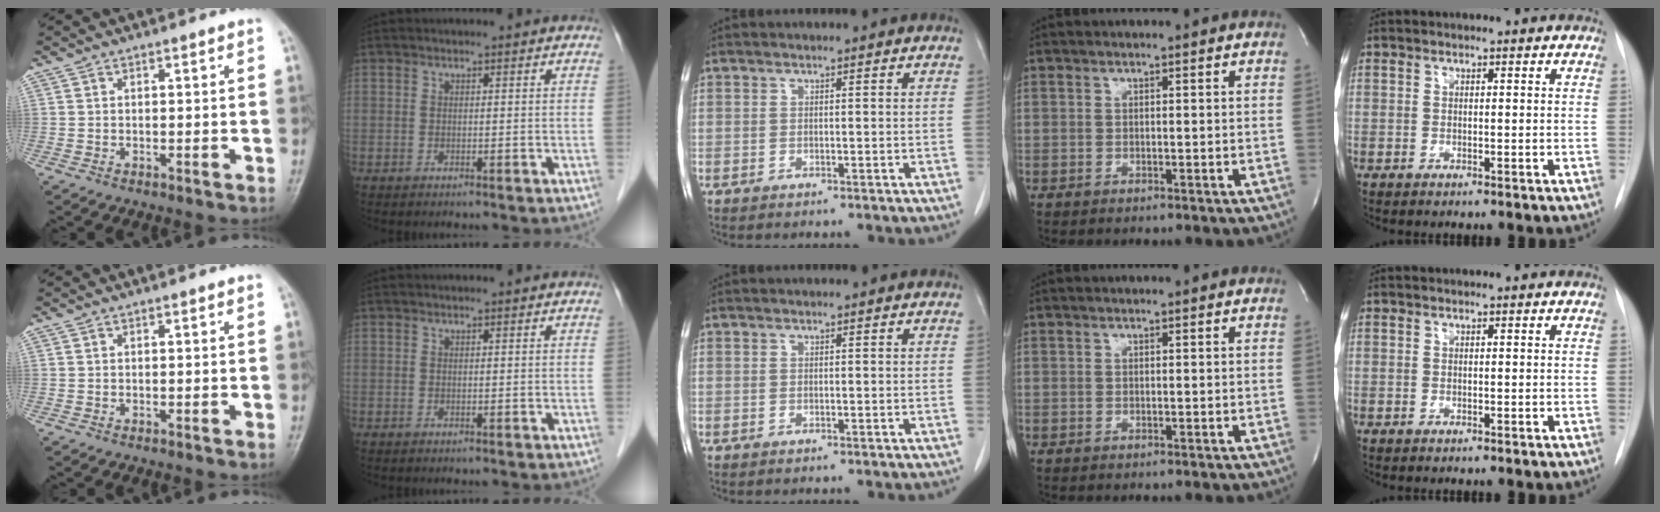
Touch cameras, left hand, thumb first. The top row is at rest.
{}